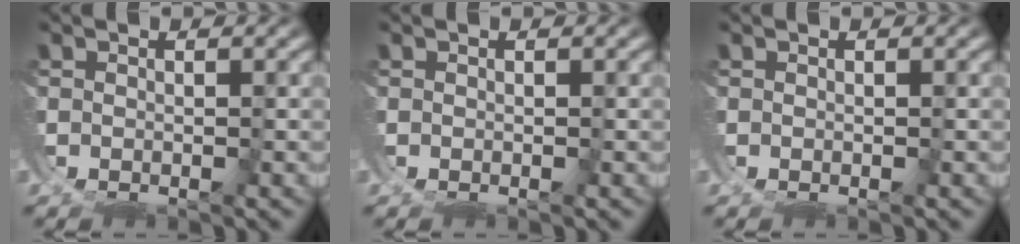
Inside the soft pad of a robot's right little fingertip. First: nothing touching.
{"total": 0.0}
{"total": 0.0}